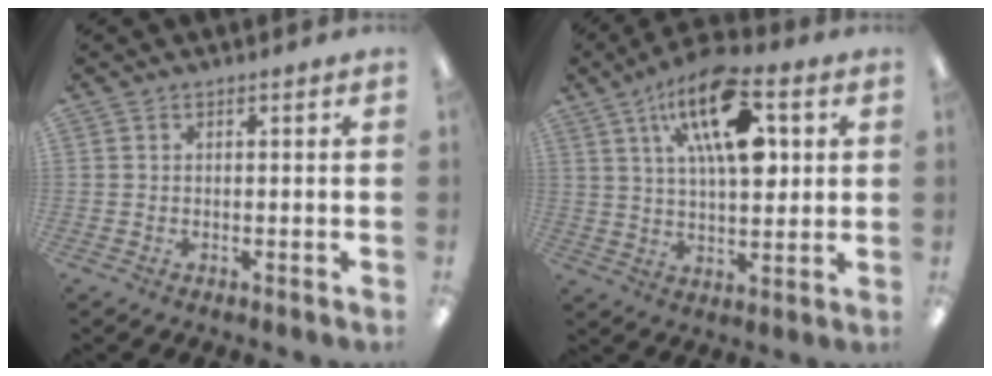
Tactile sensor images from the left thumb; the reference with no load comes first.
{"total": 18.9, "force": [8.0, 8.6, 14.9], "torque": [-0.234, -0.027, 0.129]}